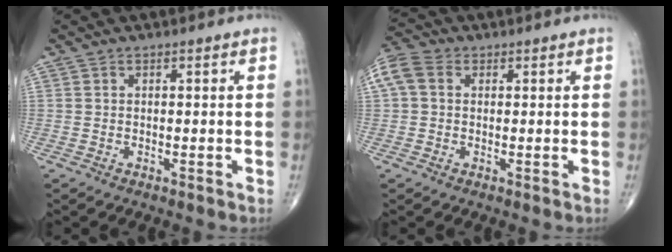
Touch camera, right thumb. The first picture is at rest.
{"total": 7.3, "force": [1.6, 5.6, 4.5], "torque": [-0.108, 0.027, 0.030]}